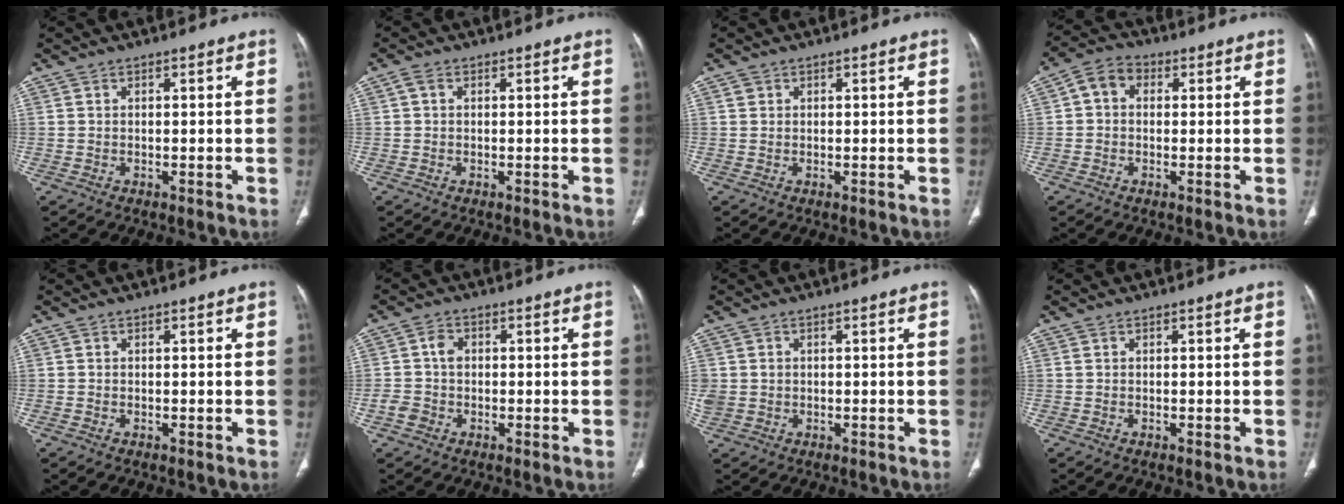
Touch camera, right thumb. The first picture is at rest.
{"total": 1.4, "force": [0.3, 1.0, 1.0], "torque": [-0.021, 0.008, 0.006]}
{"total": 0.9, "force": [0.3, 0.8, 0.2], "torque": [0.005, 0.000, 0.005]}
{"total": 5.4, "force": [0.7, 4.3, 3.2], "torque": [-0.044, 0.017, 0.002]}
{"total": 0.0}
{"total": 4.0, "force": [-0.5, 3.6, 1.9], "torque": [-0.027, 0.018, -0.013]}
{"total": 3.4, "force": [0.1, 3.0, 1.6], "torque": [-0.043, 0.009, 0.013]}
{"total": 0.0}